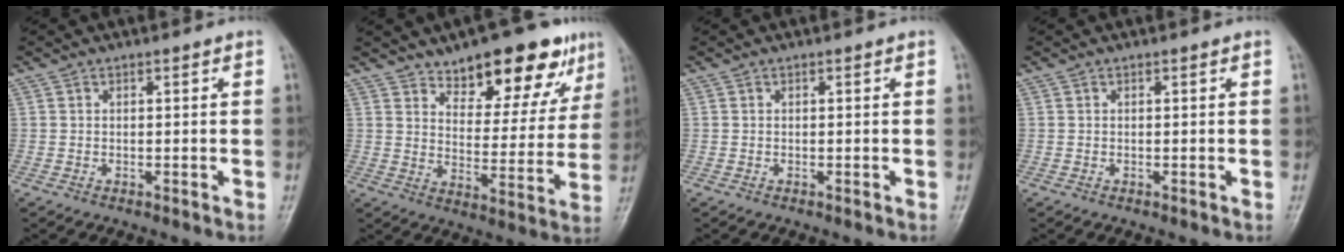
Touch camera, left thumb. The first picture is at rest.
{"total": 16.0, "force": [10.7, 6.9, 9.6], "torque": [-0.073, -0.057, 0.159]}
{"total": 0.0}
{"total": 0.0}